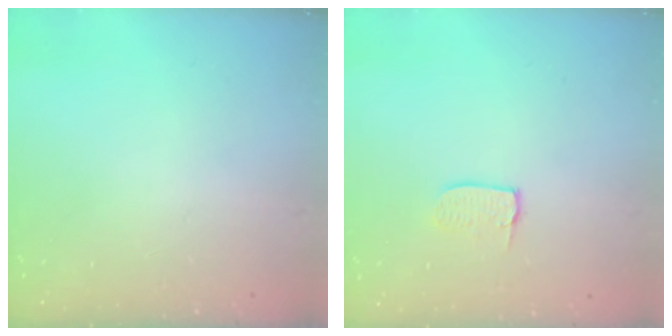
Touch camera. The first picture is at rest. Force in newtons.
{"total": 4.9, "press": 4.8, "slide": 0.4}